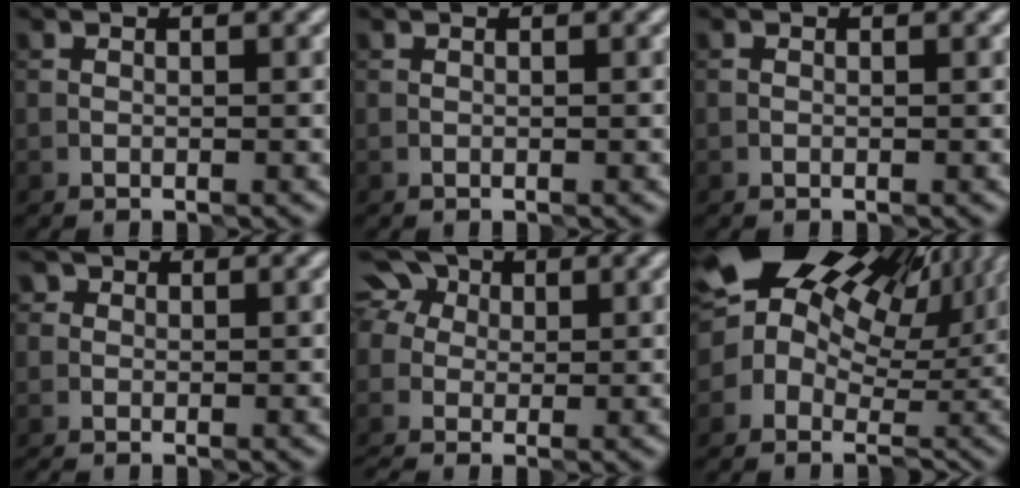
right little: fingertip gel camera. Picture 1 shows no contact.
{"total": 0.0}
{"total": 0.0}
{"total": 1.3, "force": [-0.2, 1.2, 0.3], "torque": [0.004, 0.009, -0.016]}
{"total": 5.1, "force": [0.5, 4.3, 2.8], "torque": [-0.065, 0.026, -0.006]}
{"total": 15.7, "force": [6.9, 10.4, 9.5], "torque": [-0.152, 0.041, 0.102]}